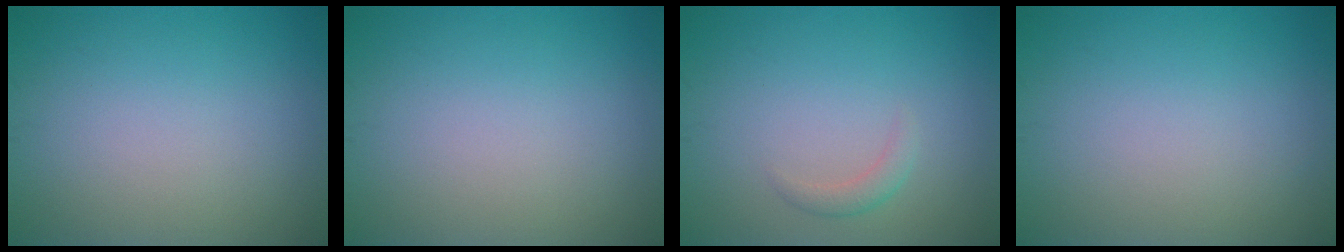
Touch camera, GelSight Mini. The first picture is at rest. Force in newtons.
{"total": 0.0}
{"total": 1.2, "press": 1.2, "slide": 0.1}
{"total": 0.0}